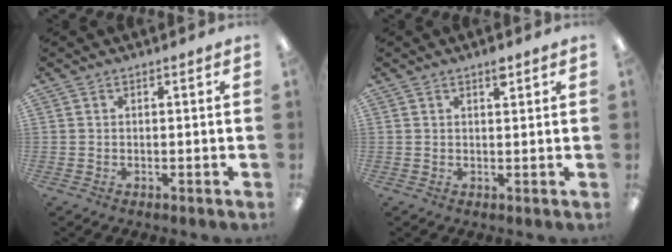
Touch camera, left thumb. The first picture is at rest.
{"total": 2.5, "force": [1.7, 1.0, 1.5], "torque": [-0.008, -0.009, 0.025]}